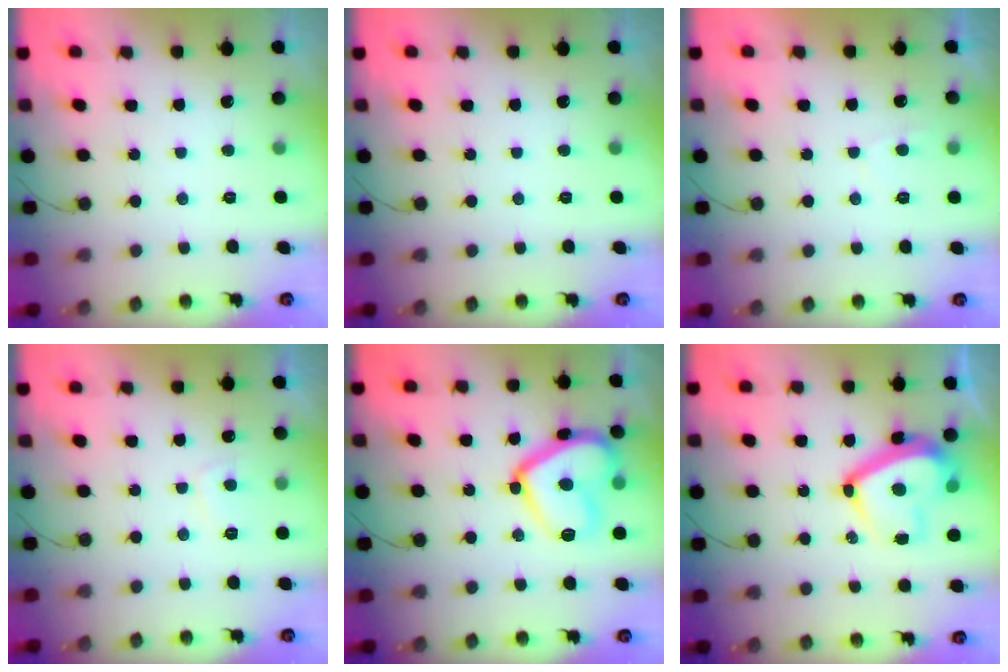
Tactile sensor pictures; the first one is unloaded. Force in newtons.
{"total": 0.0}
{"total": 2.4, "press": 2.3, "slide": 0.6}
{"total": 2.9, "press": 2.8, "slide": 0.6}
{"total": 17.5, "press": 17.5, "slide": 1.6}
{"total": 14.6, "press": 14.4, "slide": 2.1}